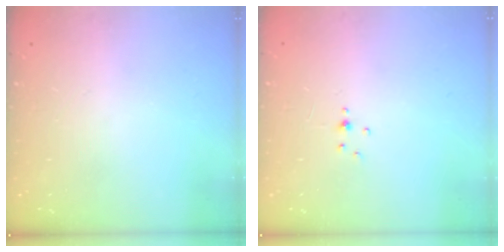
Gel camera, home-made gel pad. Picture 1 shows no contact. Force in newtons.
{"total": 1.8, "press": 1.8, "slide": 0.2}